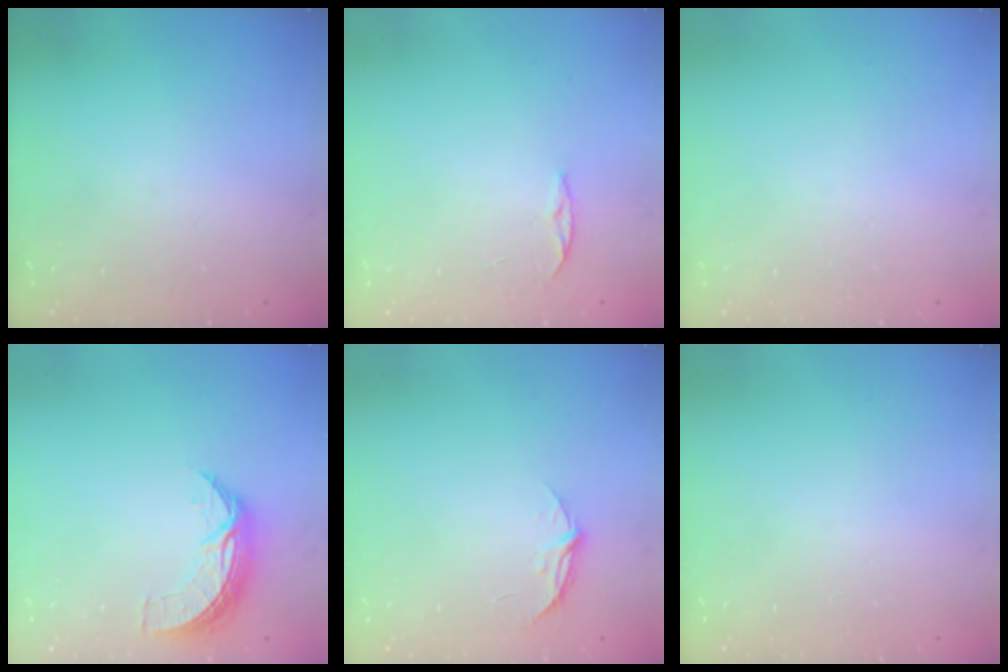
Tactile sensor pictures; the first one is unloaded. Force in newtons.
{"total": 3.3, "press": 3.3, "slide": 0.4}
{"total": 0.0}
{"total": 7.7, "press": 7.7, "slide": 0.7}
{"total": 5.3, "press": 5.3, "slide": 0.5}
{"total": 0.0}